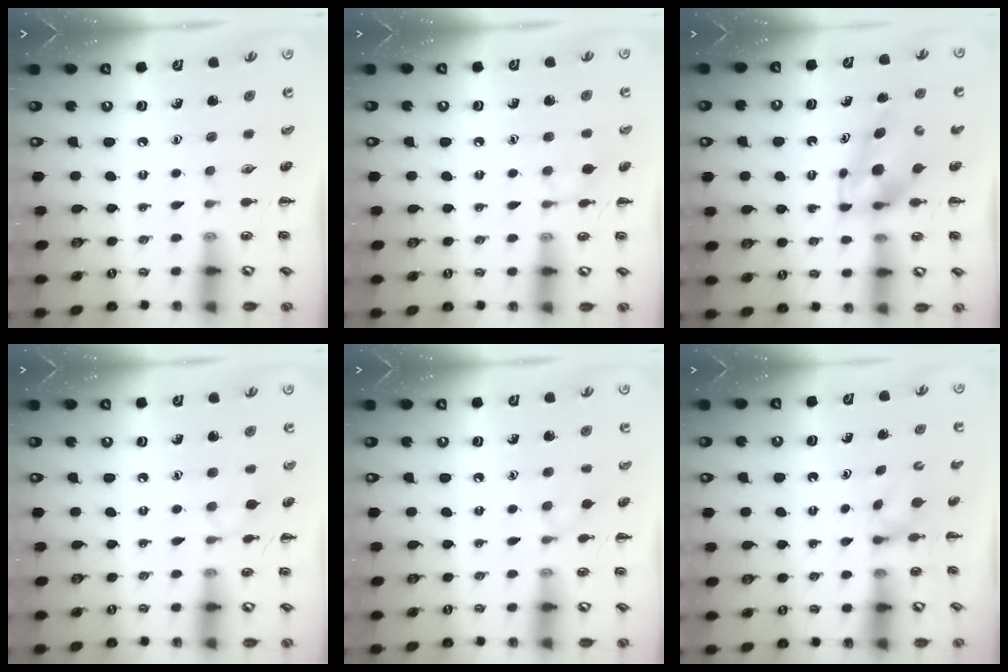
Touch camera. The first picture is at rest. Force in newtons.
{"total": 6.3, "press": 6.0, "slide": 2.0}
{"total": 5.0, "press": 4.9, "slide": 0.7}
{"total": 5.7, "press": 5.4, "slide": 1.9}
{"total": 6.2, "press": 5.9, "slide": 2.0}
{"total": 2.5, "press": 2.3, "slide": 0.9}